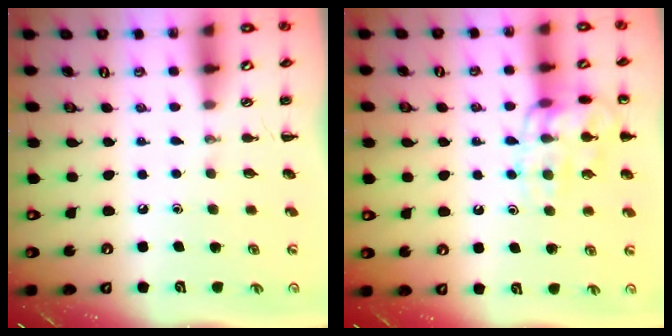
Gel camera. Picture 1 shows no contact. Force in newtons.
{"total": 14.2, "press": 14.2, "slide": 0.2}